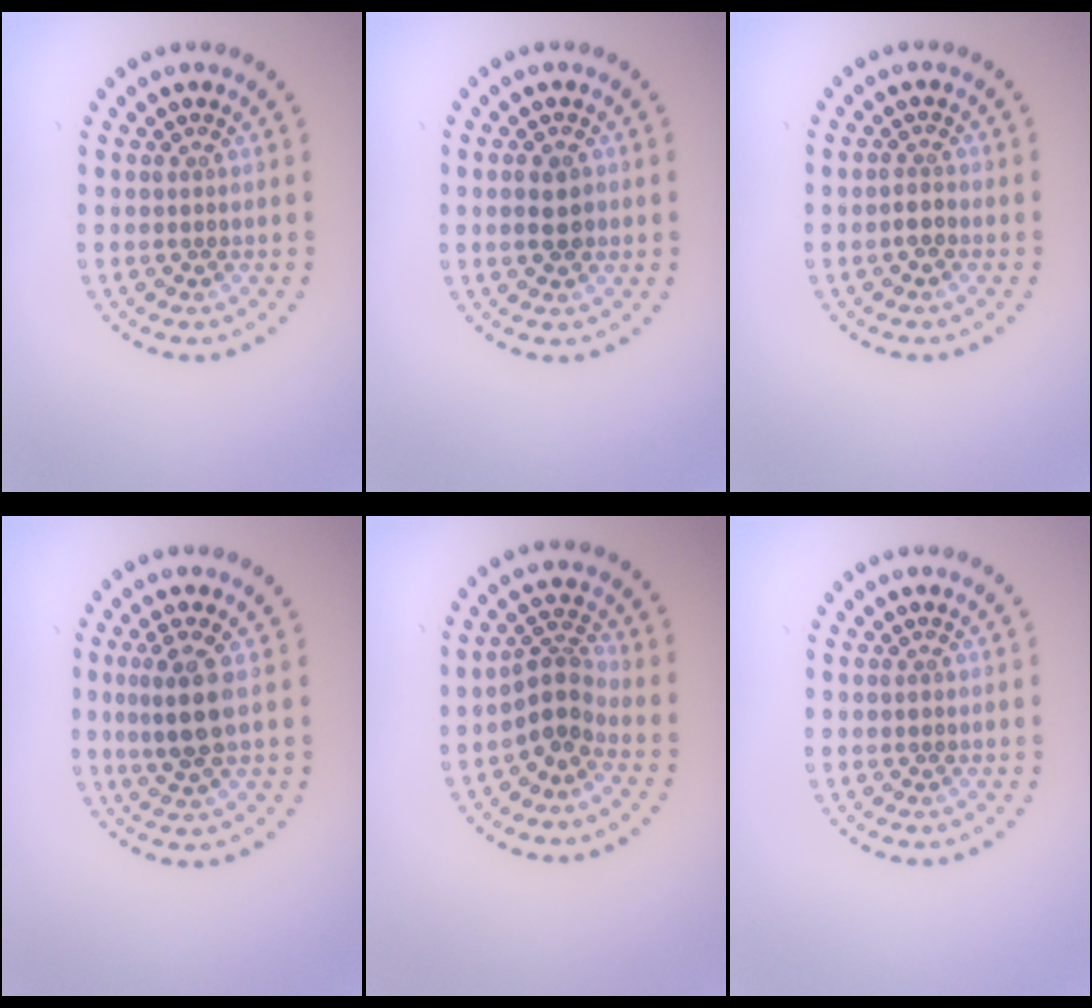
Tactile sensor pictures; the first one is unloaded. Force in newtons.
{"total": 2.3, "press": 2.3, "slide": 0.1}
{"total": 1.2, "press": 1.0, "slide": 0.7}
{"total": 3.6, "press": 3.2, "slide": 1.6}
{"total": 3.1, "press": 2.3, "slide": 2.0}
{"total": 0.5, "press": 0.5, "slide": 0.1}